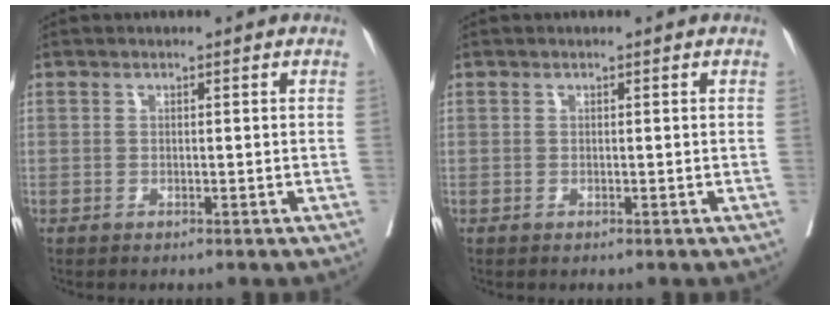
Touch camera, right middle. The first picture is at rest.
{"total": 0.0}